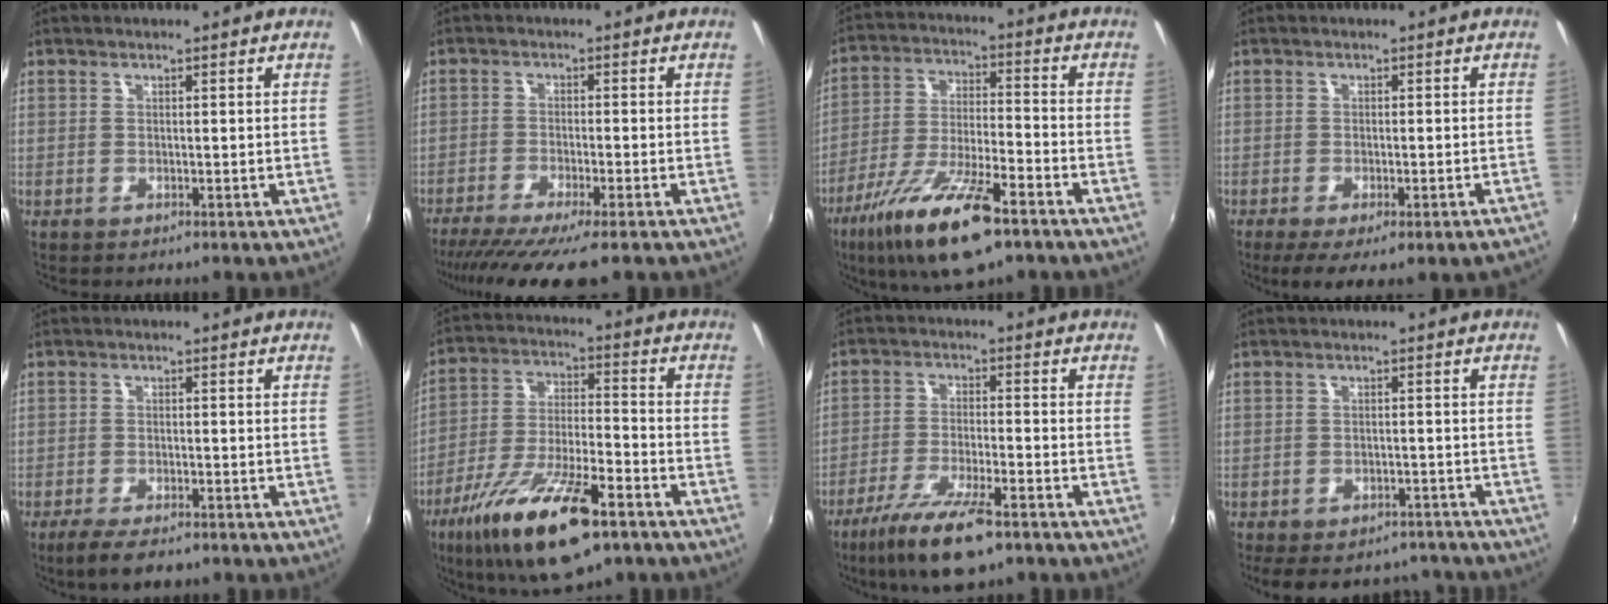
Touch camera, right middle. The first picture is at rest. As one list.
[{"total": 10.9, "force": [-8.8, 0.5, 6.4], "torque": [-0.132, -0.035, -0.140]}, {"total": 16.4, "force": [-10.4, 4.1, 12.0], "torque": [-0.238, -0.040, -0.190]}, {"total": 8.3, "force": [-5.8, 1.4, 5.8], "torque": [-0.107, -0.037, -0.079]}, {"total": 5.5, "force": [-4.2, 1.3, 3.3], "torque": [-0.079, -0.013, -0.073]}, {"total": 19.1, "force": [-11.6, 5.6, 14.1], "torque": [-0.268, -0.041, -0.202]}, {"total": 11.9, "force": [-8.1, 3.0, 8.2], "torque": [-0.180, -0.029, -0.147]}, {"total": 13.9, "force": [-11.6, 5.8, 5.1], "torque": [-0.110, 0.002, -0.142]}]